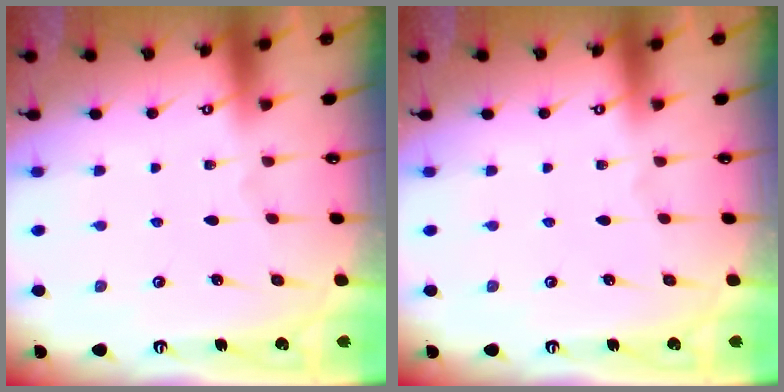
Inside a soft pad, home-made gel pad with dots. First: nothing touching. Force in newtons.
{"total": 0.0}